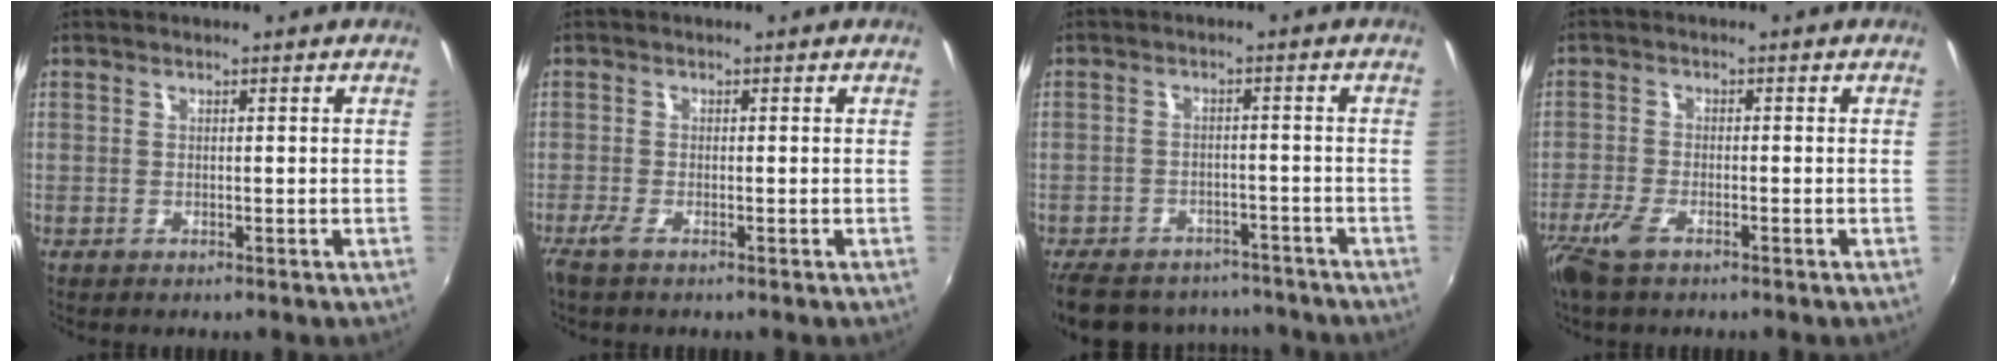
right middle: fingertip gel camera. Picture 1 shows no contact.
{"total": 1.8, "force": [-1.2, 0.0, 1.3], "torque": [-0.030, -0.007, -0.026]}
{"total": 17.0, "force": [-14.0, 7.6, 6.0], "torque": [-0.149, 0.010, -0.191]}
{"total": 5.3, "force": [-3.6, 1.8, 3.4], "torque": [-0.091, -0.013, -0.071]}